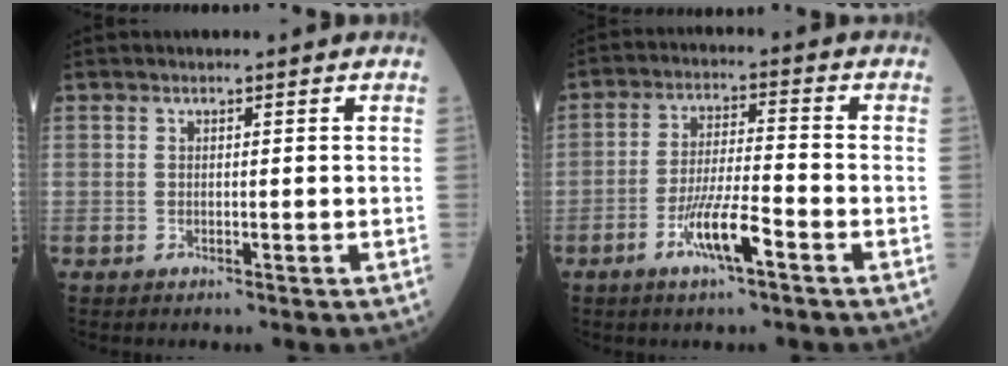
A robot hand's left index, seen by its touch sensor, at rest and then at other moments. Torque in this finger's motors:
{"motor_torque": [0.99, 0.52, 0.29, 0.13]}